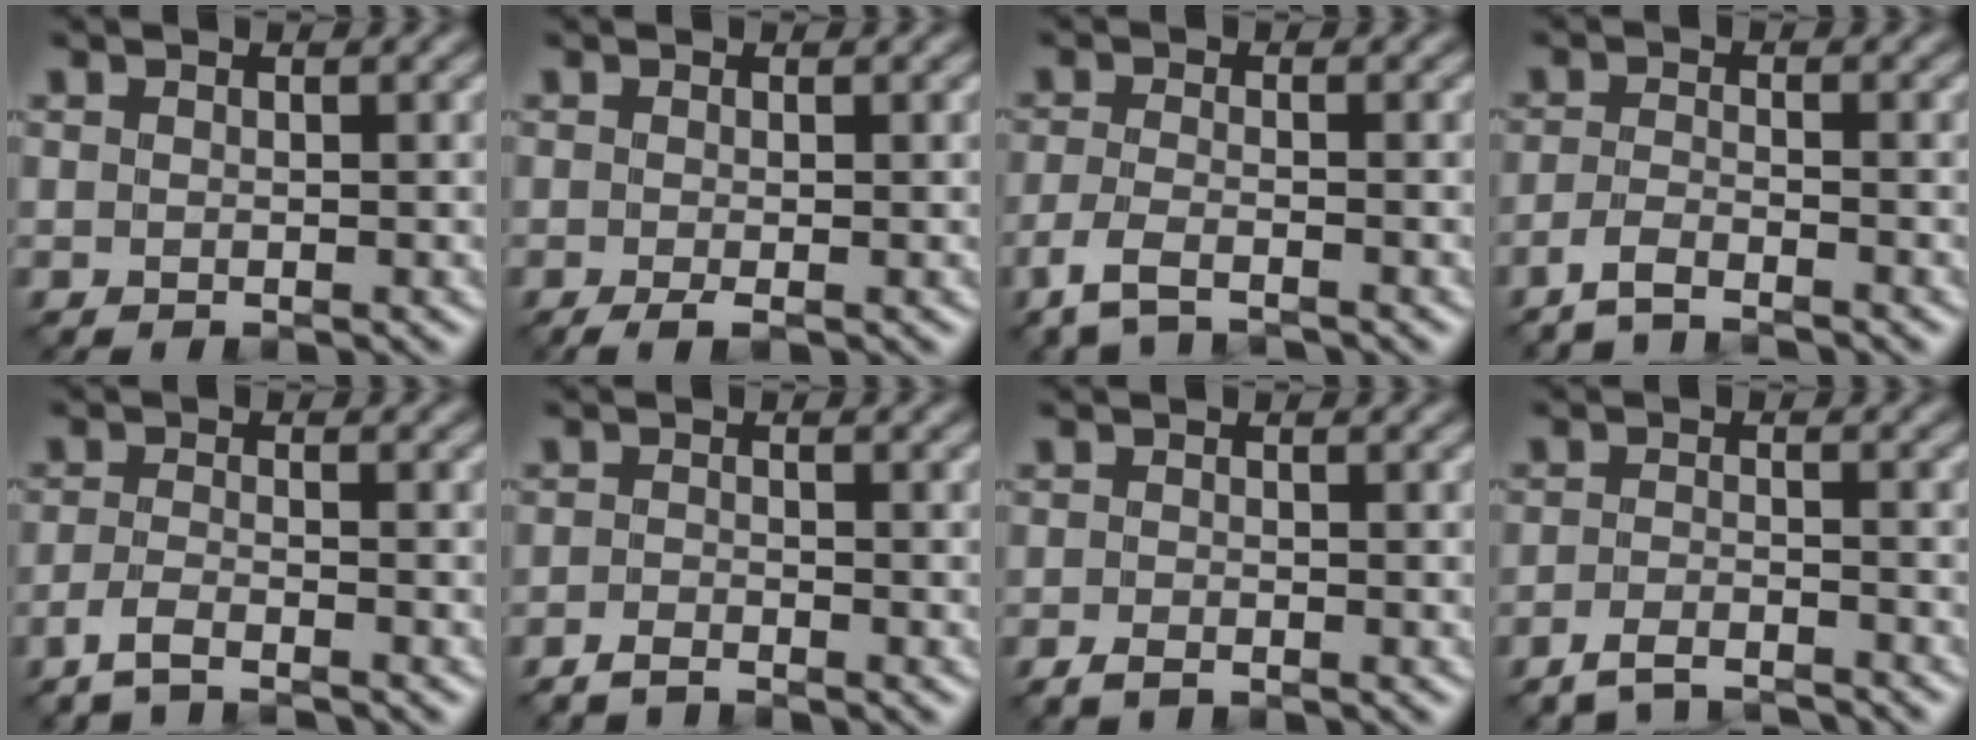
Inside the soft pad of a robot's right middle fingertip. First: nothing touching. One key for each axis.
{"total": 1.1, "fx": -0.5, "fy": 0.0, "fz": 1.0, "tx": -0.025, "ty": -0.003, "tz": -0.011}
{"total": 3.1, "fx": -2.5, "fy": 0.6, "fz": 1.8, "tx": -0.050, "ty": -0.007, "tz": -0.058}
{"total": 2.2, "fx": -2.0, "fy": 0.0, "fz": 1.0, "tx": -0.023, "ty": 0.003, "tz": -0.048}
{"total": 2.3, "fx": -1.9, "fy": 0.2, "fz": 1.3, "tx": -0.031, "ty": 0.001, "tz": -0.047}
{"total": 1.5, "fx": -1.4, "fy": 0.1, "fz": 0.5, "tx": -0.013, "ty": 0.005, "tz": -0.034}
{"total": 1.3, "fx": -1.0, "fy": 0.3, "fz": 0.7, "tx": -0.019, "ty": 0.002, "tz": -0.024}
{"total": 3.5, "fx": -3.3, "fy": 0.5, "fz": 1.2, "tx": -0.027, "ty": -0.002, "tz": -0.064}